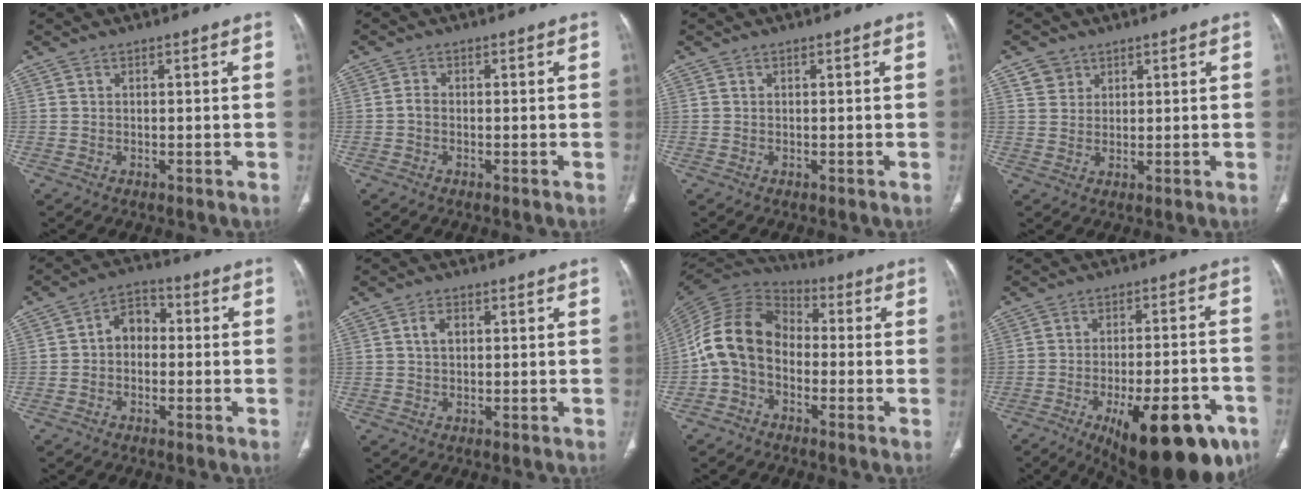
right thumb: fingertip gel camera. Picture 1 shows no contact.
{"total": 1.2, "force": [-0.4, 0.7, 0.8], "torque": [-0.015, 0.002, -0.011]}
{"total": 0.0}
{"total": 3.1, "force": [1.9, 2.4, 0.4], "torque": [0.009, -0.010, 0.033]}
{"total": 5.6, "force": [-0.5, 4.2, 3.6], "torque": [-0.037, 0.023, -0.023]}
{"total": 2.6, "force": [0.6, 1.7, 1.8], "torque": [-0.027, 0.006, 0.011]}
{"total": 12.5, "force": [-2.5, 9.2, 8.1], "torque": [-0.149, 0.049, -0.064]}
{"total": 22.2, "force": [-11.4, 8.2, 17.2], "torque": [-0.189, 0.048, -0.152]}